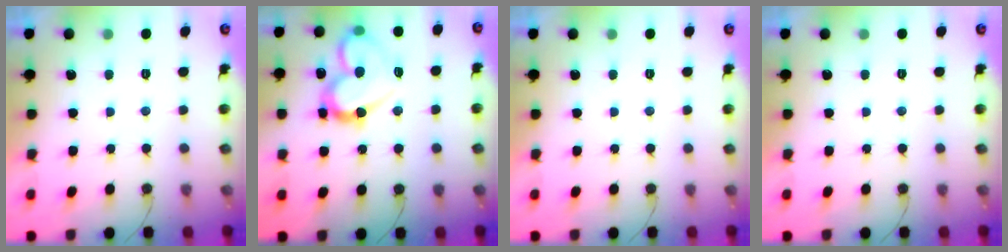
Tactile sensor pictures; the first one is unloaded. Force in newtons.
{"total": 16.5, "press": 16.5, "slide": 1.1}
{"total": 0.0}
{"total": 0.0}